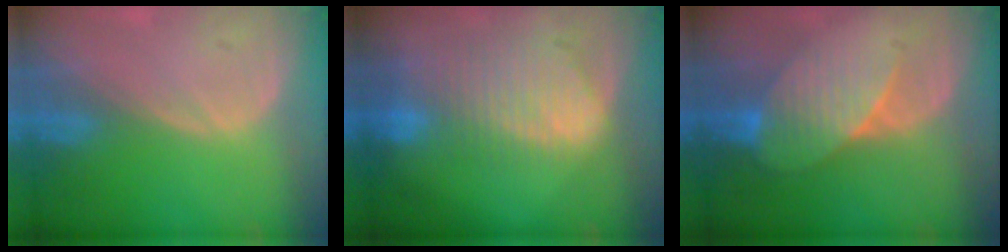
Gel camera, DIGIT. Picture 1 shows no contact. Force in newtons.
{"total": 9.2, "press": 8.1, "slide": 4.4}
{"total": 7.6, "press": 6.9, "slide": 3.1}